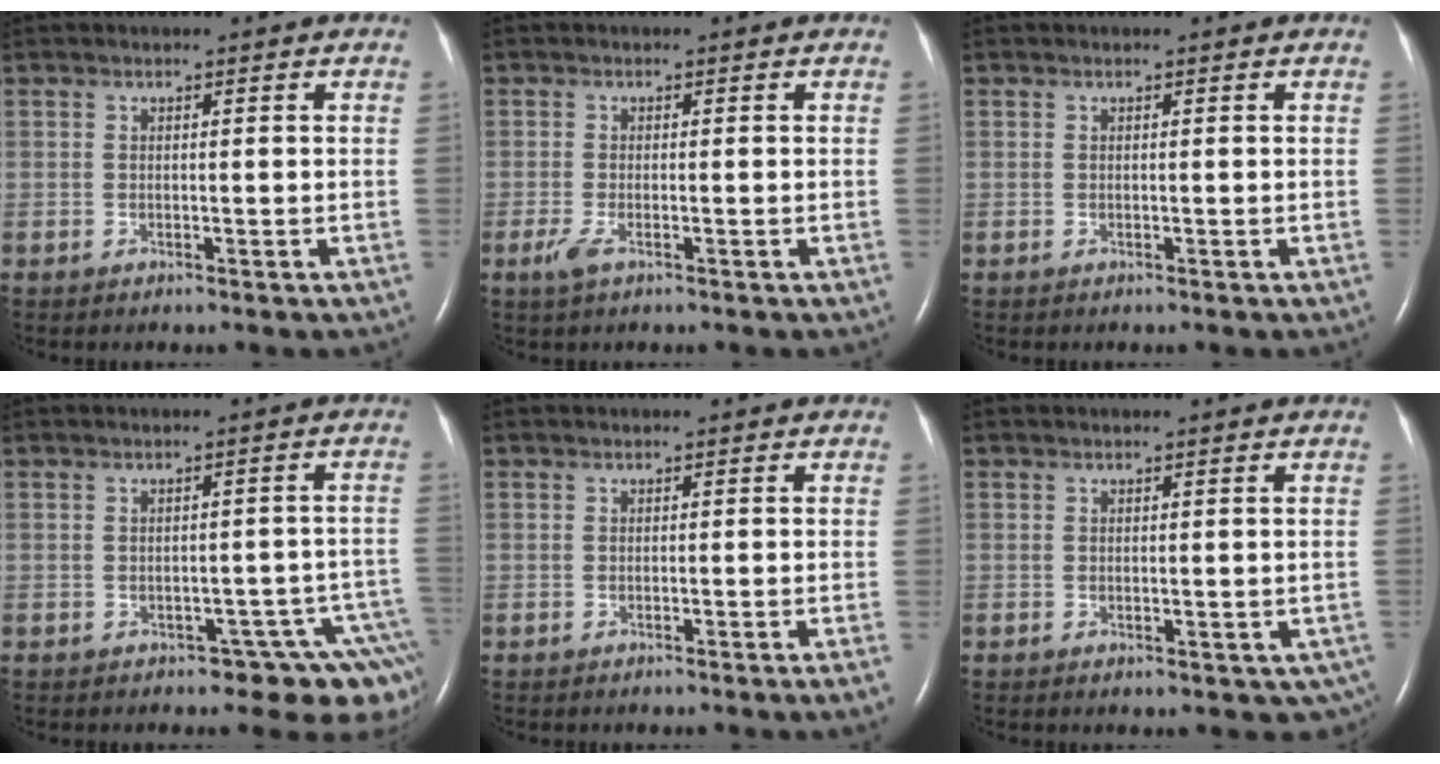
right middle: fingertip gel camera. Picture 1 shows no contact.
{"total": 2.0, "force": [-1.1, 0.5, 1.7], "torque": [-0.046, -0.005, -0.025]}
{"total": 0.0}
{"total": 8.0, "force": [-6.0, 3.5, 3.9], "torque": [-0.017, 0.019, -0.066]}
{"total": 1.2, "force": [-0.8, -0.5, 0.8], "torque": [-0.009, 0.004, -0.011]}
{"total": 4.4, "force": [-1.8, 2.4, 3.2], "torque": [-0.019, -0.007, -0.021]}